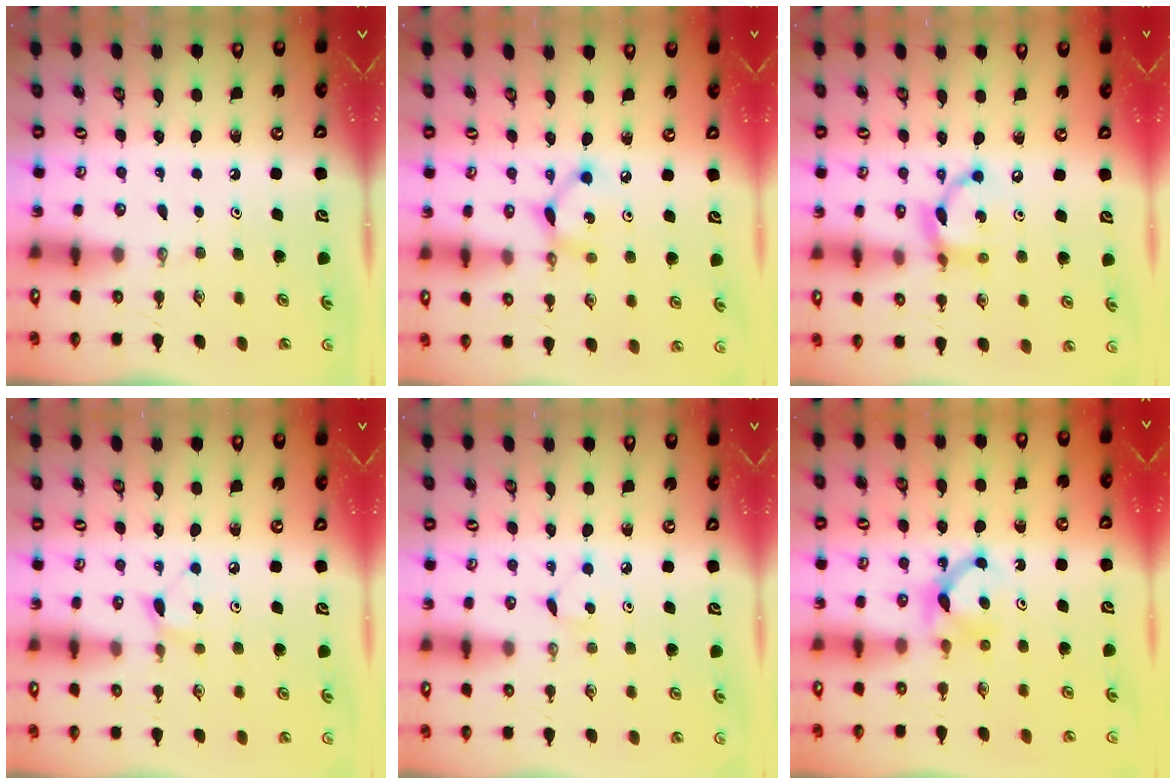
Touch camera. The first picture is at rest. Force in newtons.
{"total": 6.2, "press": 6.2, "slide": 0.2}
{"total": 11.0, "press": 11.0, "slide": 0.7}
{"total": 4.9, "press": 4.8, "slide": 0.7}
{"total": 3.2, "press": 3.1, "slide": 0.4}
{"total": 5.9, "press": 5.8, "slide": 0.8}